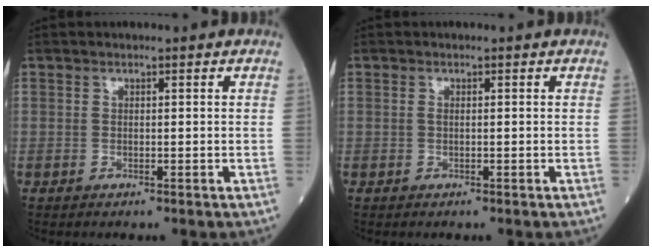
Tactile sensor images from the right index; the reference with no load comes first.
{"total": 0.5, "force": [0.1, 0.2, 0.5], "torque": [-0.013, 0.000, 0.000]}